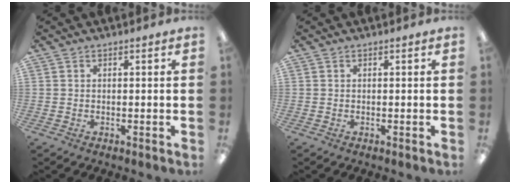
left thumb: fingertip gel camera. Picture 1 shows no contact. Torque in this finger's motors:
{"motor_torque": [-0.01, -0.01, 0.04, -0.04, 0.00]}